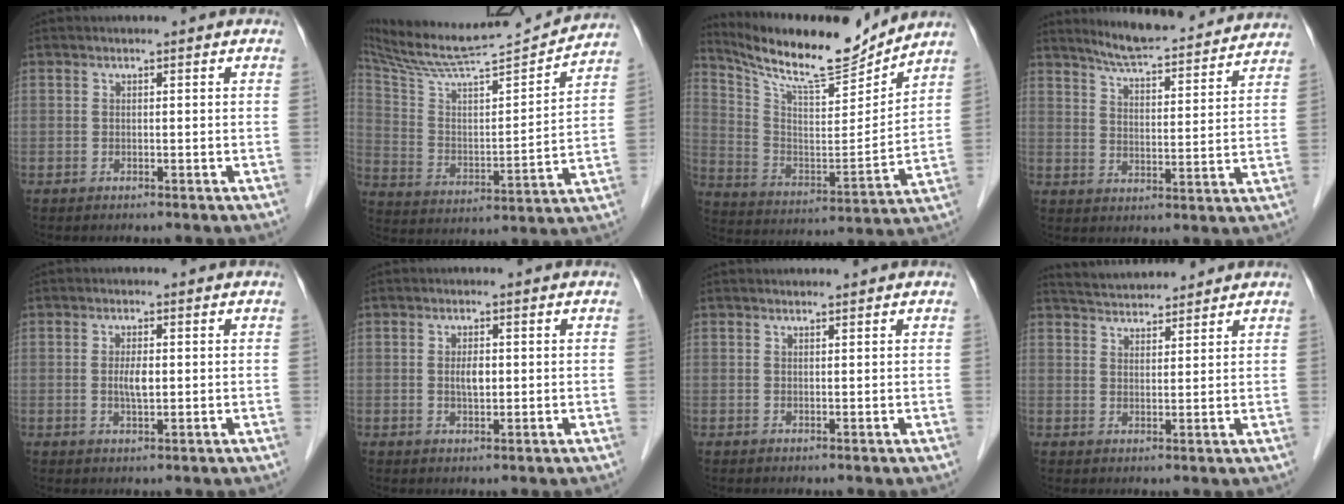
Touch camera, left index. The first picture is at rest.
{"total": 20.3, "force": [19.0, 0.1, 7.1], "torque": [-0.133, -0.015, 0.304]}
{"total": 16.9, "force": [15.4, 1.6, 6.7], "torque": [-0.136, -0.013, 0.264]}
{"total": 17.5, "force": [16.3, 2.0, 6.0], "torque": [-0.088, -0.008, 0.219]}
{"total": 2.4, "force": [0.1, 0.7, 2.3], "torque": [-0.047, -0.002, 0.004]}
{"total": 2.0, "force": [0.2, 0.8, 1.8], "torque": [-0.036, -0.001, 0.005]}
{"total": 1.3, "force": [1.2, -0.1, 0.2], "torque": [-0.005, 0.009, 0.025]}
{"total": 7.1, "force": [6.9, 1.0, 1.4], "torque": [-0.029, 0.028, 0.112]}